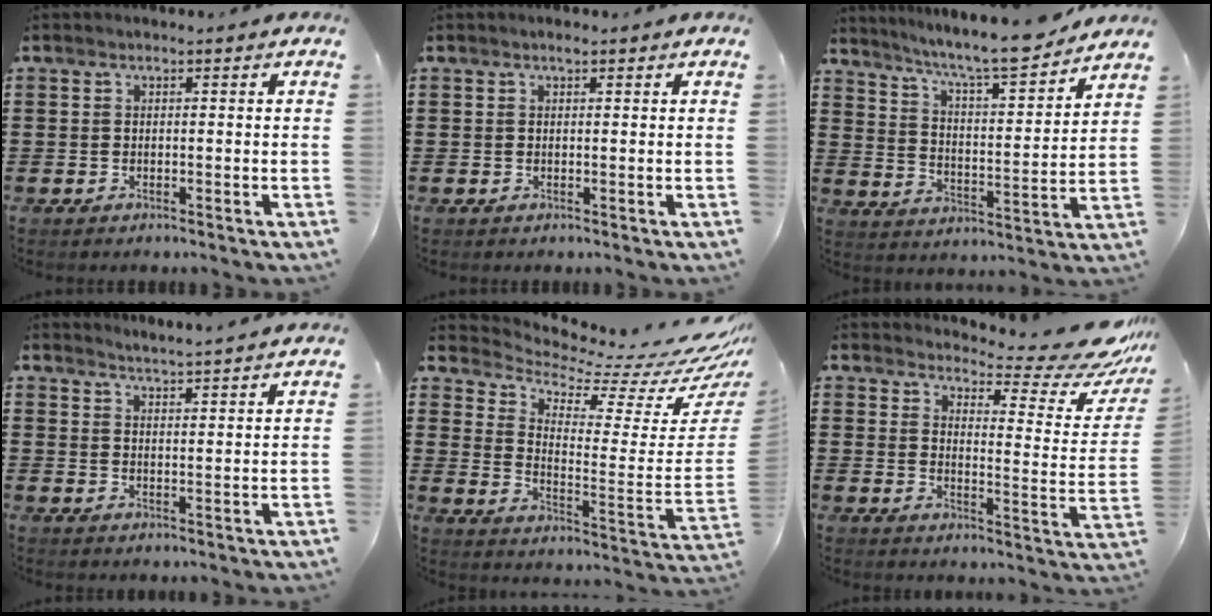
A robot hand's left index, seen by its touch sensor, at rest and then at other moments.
{"total": 0.7, "force": [0.5, 0.2, 0.5], "torque": [-0.011, 0.001, 0.008]}
{"total": 8.0, "force": [7.2, 0.2, 3.5], "torque": [-0.087, -0.050, 0.117]}
{"total": 3.5, "force": [3.4, -0.9, -0.1], "torque": [-0.009, -0.021, 0.059]}
{"total": 5.4, "force": [4.4, 1.6, 2.8], "torque": [-0.062, -0.058, 0.069]}
{"total": 8.5, "force": [7.7, 1.1, 3.4], "torque": [-0.053, -0.068, 0.128]}